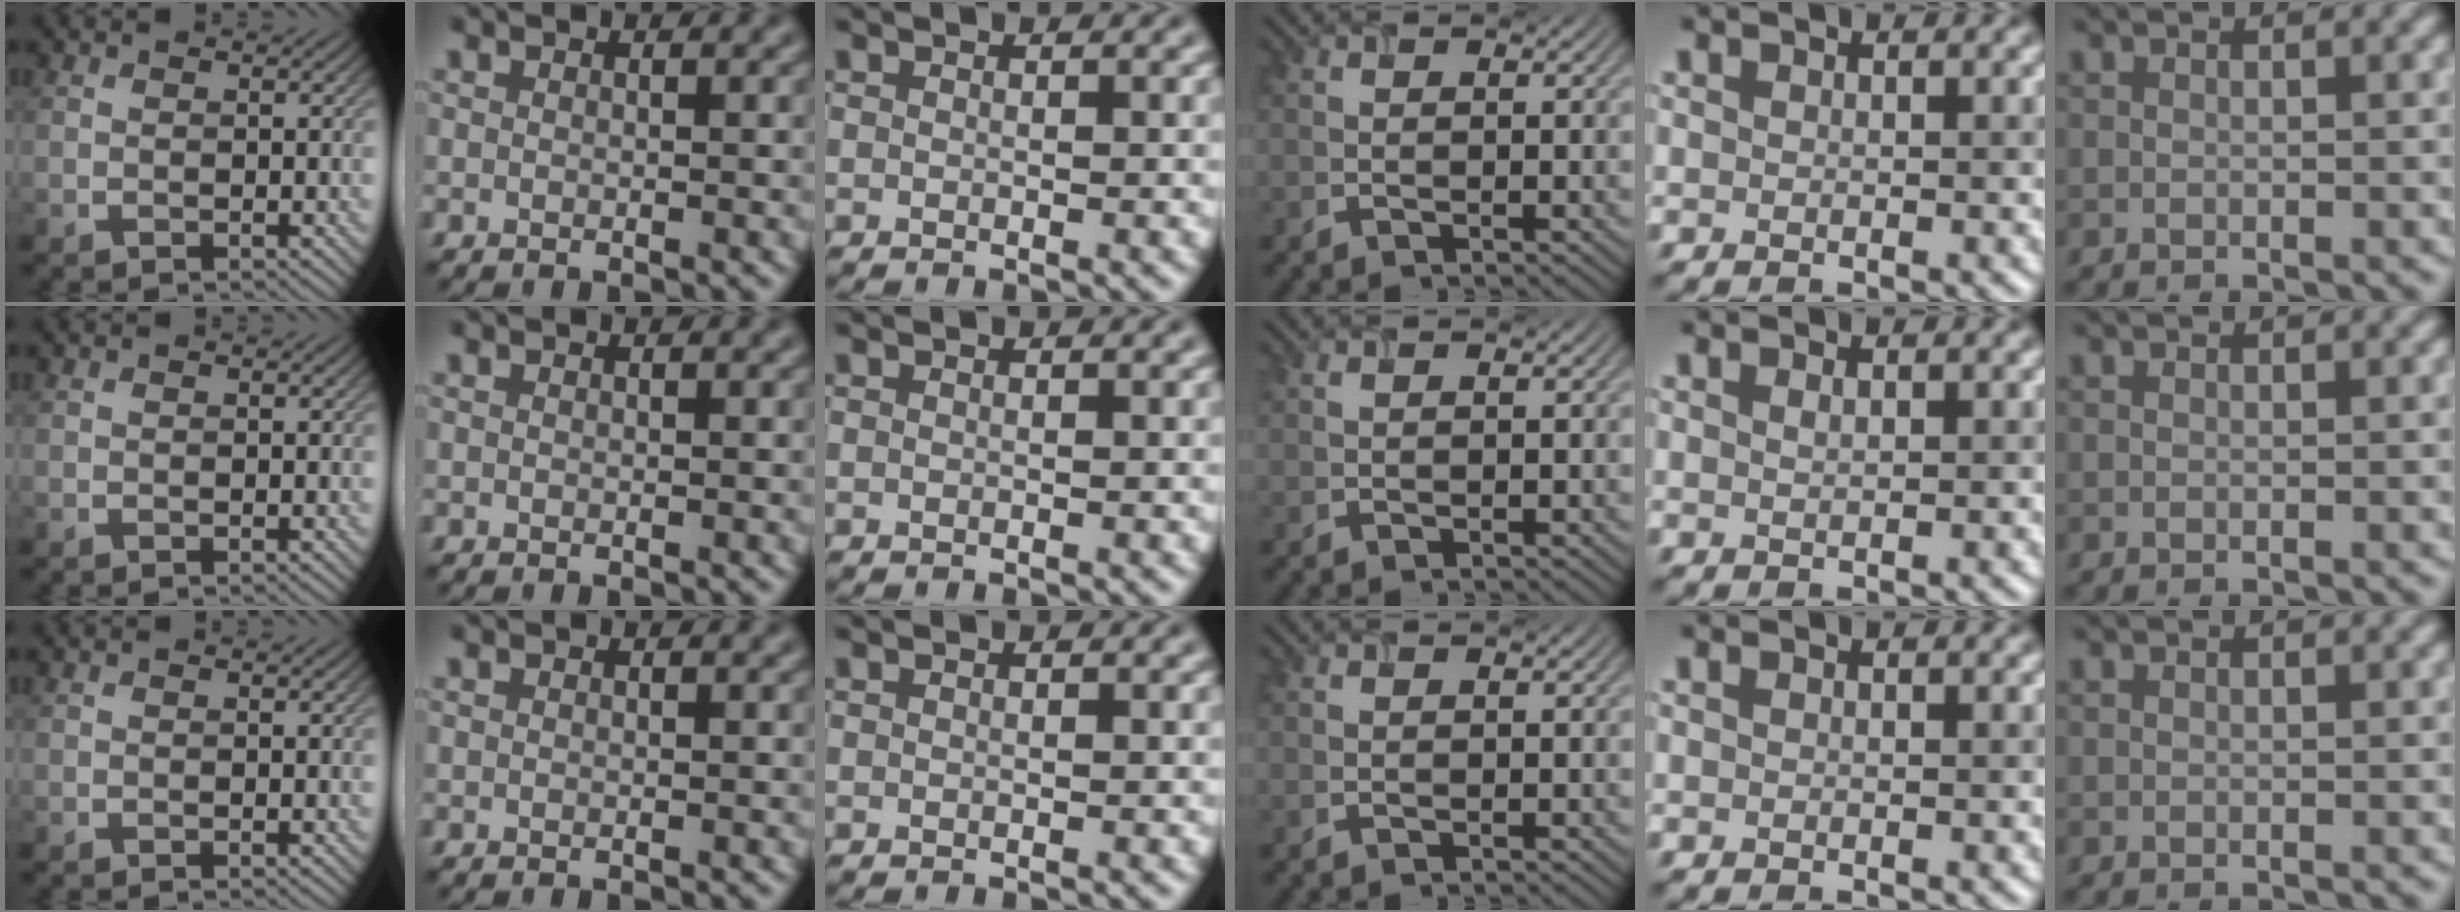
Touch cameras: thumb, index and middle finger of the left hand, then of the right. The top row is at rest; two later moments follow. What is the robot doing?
{"motion": "insert", "object": "airpods case & airpods"}